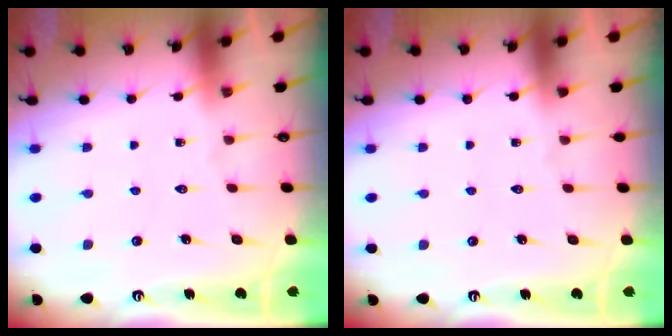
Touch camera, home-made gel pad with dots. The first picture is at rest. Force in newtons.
{"total": 0.0}